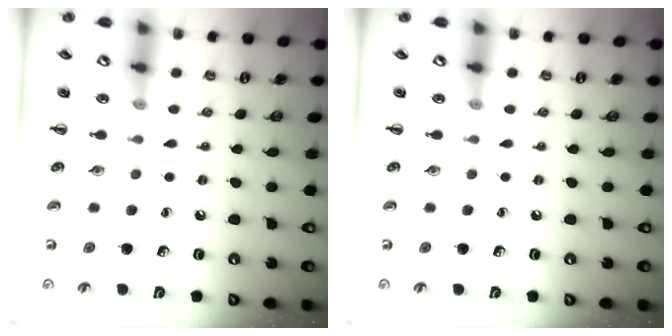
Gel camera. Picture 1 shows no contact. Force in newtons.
{"total": 0.0}